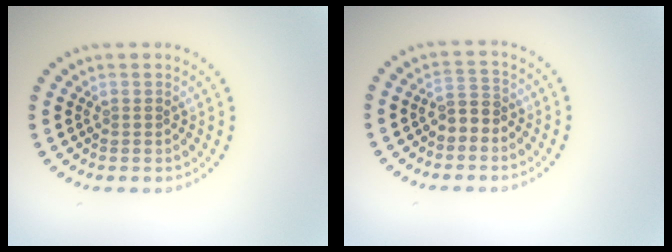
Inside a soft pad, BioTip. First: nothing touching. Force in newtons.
{"total": 2.0, "press": 1.8, "slide": 0.8}